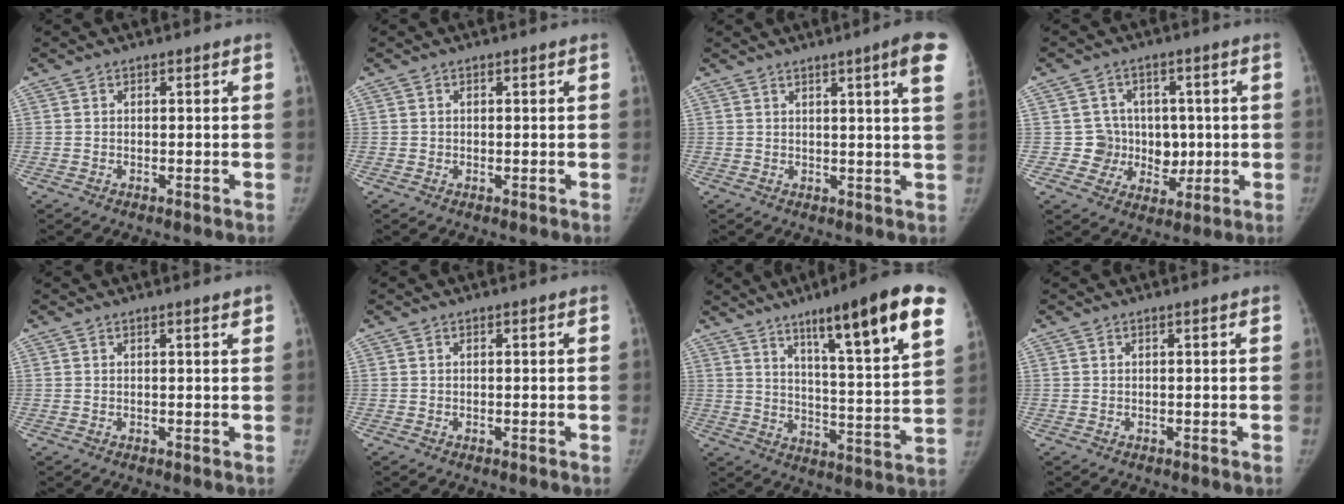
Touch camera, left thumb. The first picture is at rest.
{"total": 0.7, "force": [-0.1, 0.7, -0.1], "torque": [0.008, 0.003, -0.003]}
{"total": 7.7, "force": [3.9, 0.0, 6.6], "torque": [-0.075, -0.015, 0.039]}
{"total": 8.5, "force": [0.1, 8.3, 2.1], "torque": [0.024, 0.015, 0.011]}
{"total": 1.0, "force": [0.7, 0.1, 0.7], "torque": [-0.008, -0.002, 0.008]}
{"total": 0.0}
{"total": 20.8, "force": [11.8, 2.8, 16.9], "torque": [-0.220, -0.044, 0.179]}
{"total": 0.0}